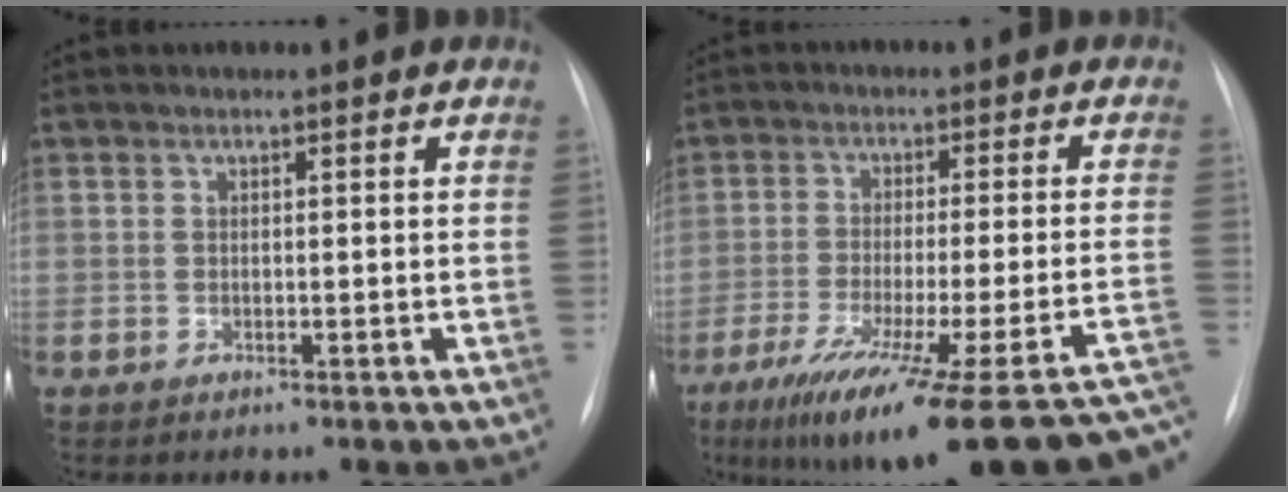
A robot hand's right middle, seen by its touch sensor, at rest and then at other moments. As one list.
[{"total": 29.2, "force": [-22.8, 2.1, 18.0], "torque": [-0.195, -0.050, -0.309]}]